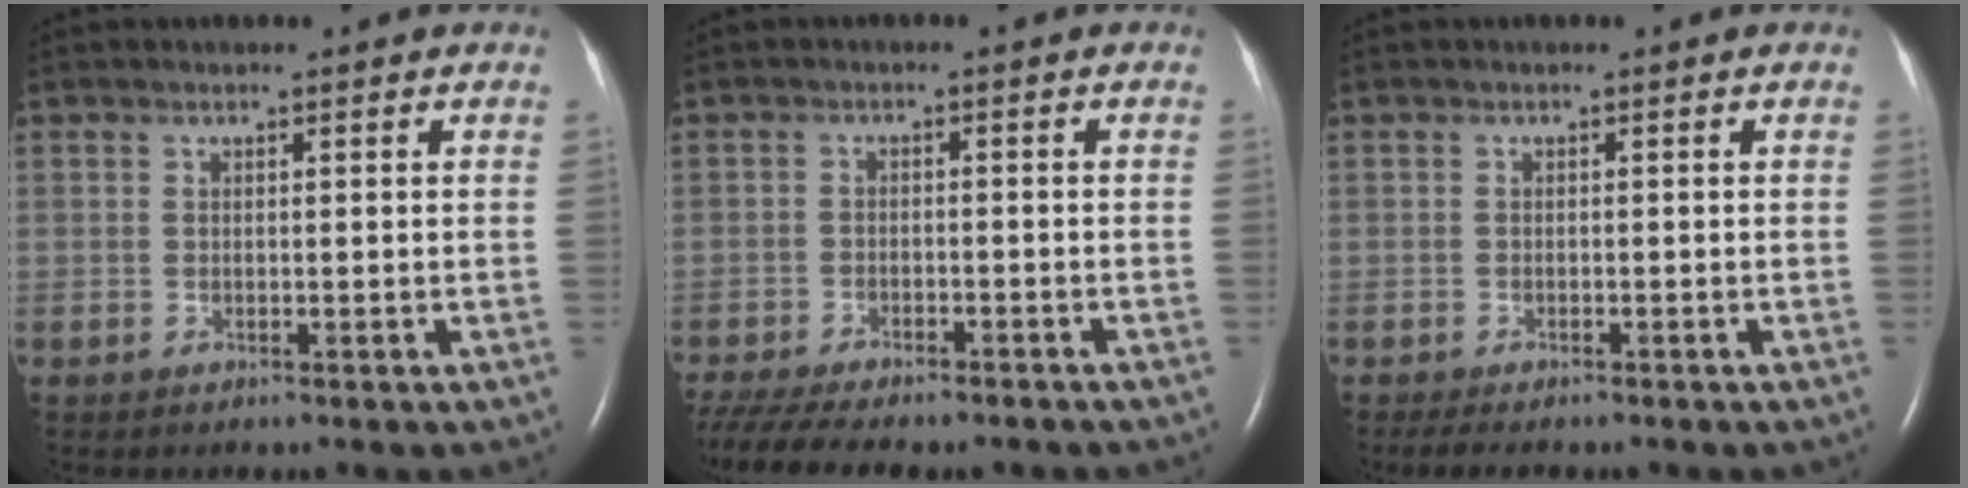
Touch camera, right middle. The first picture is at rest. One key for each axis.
{"total": 14.6, "fx": -12.3, "fy": 4.0, "fz": 6.8, "tx": -0.151, "ty": -0.022, "tz": -0.172}
{"total": 4.3, "fx": -3.4, "fy": 1.2, "fz": 2.2, "tx": -0.038, "ty": -0.013, "tz": -0.043}